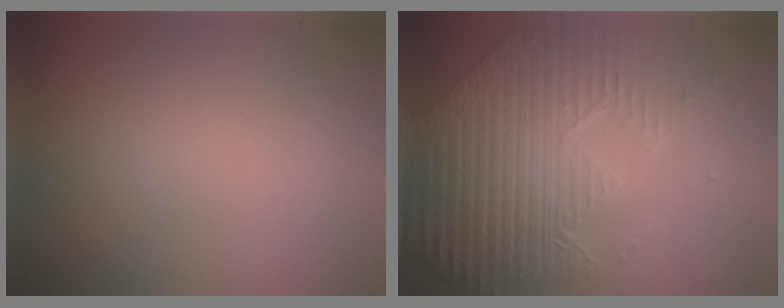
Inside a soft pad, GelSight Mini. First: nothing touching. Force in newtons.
{"total": 9.3, "press": 6.5, "slide": 6.6}